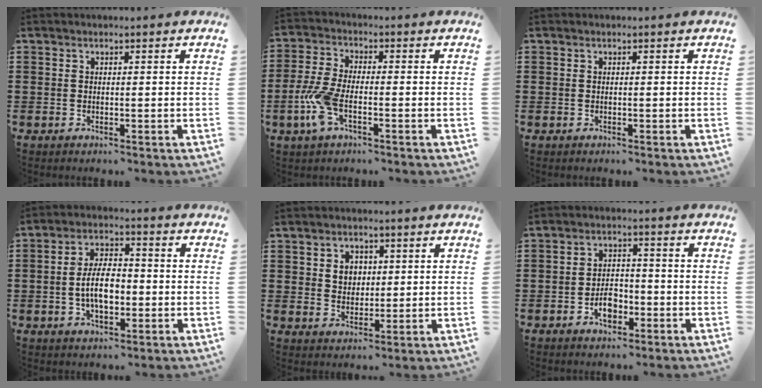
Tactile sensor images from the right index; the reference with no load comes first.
{"total": 6.5, "force": [-2.4, 2.5, 5.5], "torque": [-0.142, -0.016, -0.049]}
{"total": 0.0}
{"total": 7.2, "force": [-1.0, 3.6, 6.2], "torque": [-0.108, 0.000, -0.025]}
{"total": 3.3, "force": [1.0, 2.8, 1.3], "torque": [-0.029, 0.007, 0.013]}
{"total": 4.4, "force": [-2.0, 2.7, 2.9], "torque": [-0.044, 0.002, -0.036]}